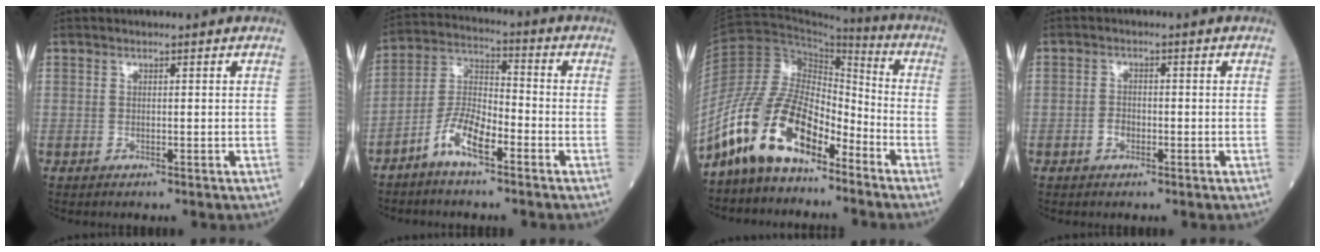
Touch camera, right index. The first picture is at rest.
{"total": 8.0, "force": [-4.8, 2.3, 6.0], "torque": [-0.128, 0.007, -0.098]}
{"total": 13.7, "force": [-9.6, 5.6, 8.0], "torque": [-0.173, 0.023, -0.185]}
{"total": 1.8, "force": [-0.8, 1.2, 1.1], "torque": [-0.013, 0.006, -0.014]}